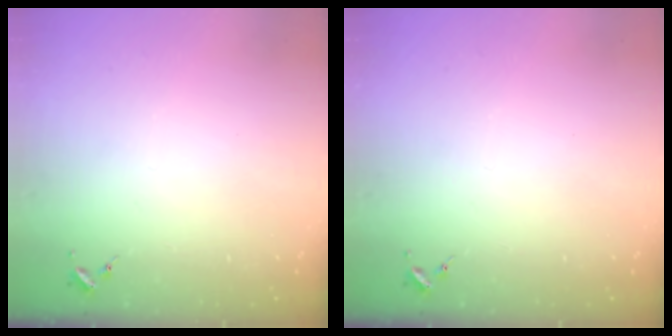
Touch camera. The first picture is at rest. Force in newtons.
{"total": 0.0}